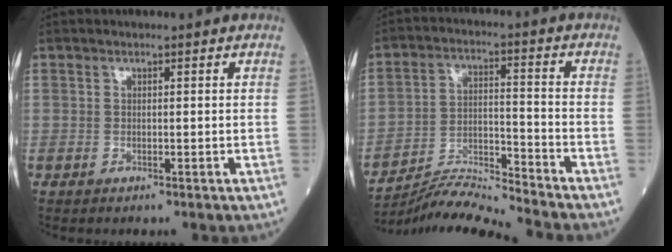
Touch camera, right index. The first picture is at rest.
{"total": 9.2, "force": [-8.8, -2.7, 0.4], "torque": [-0.020, 0.007, -0.160]}